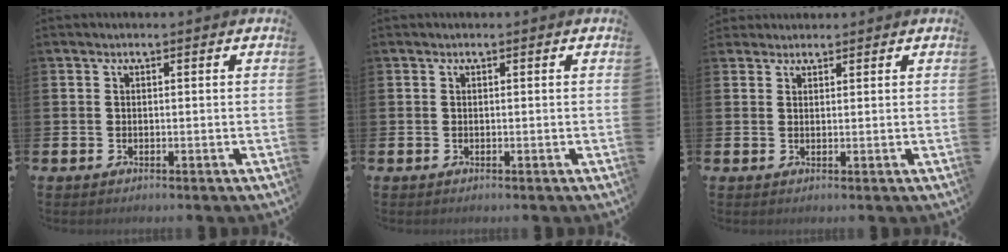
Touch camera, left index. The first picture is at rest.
{"total": 0.0}
{"total": 1.8, "force": [1.7, 0.6, -0.1], "torque": [0.009, 0.000, 0.030]}